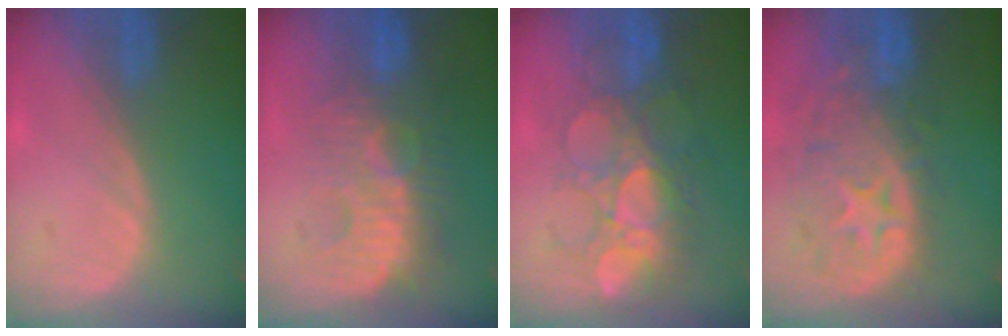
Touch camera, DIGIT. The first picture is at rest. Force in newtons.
{"total": 9.0, "press": 8.9, "slide": 1.7}
{"total": 9.0, "press": 8.8, "slide": 2.0}
{"total": 12.3, "press": 10.5, "slide": 6.5}